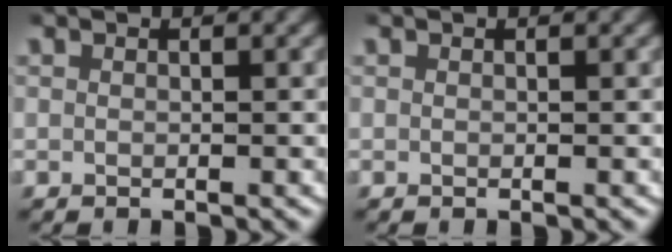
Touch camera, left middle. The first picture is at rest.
{"total": 0.0}